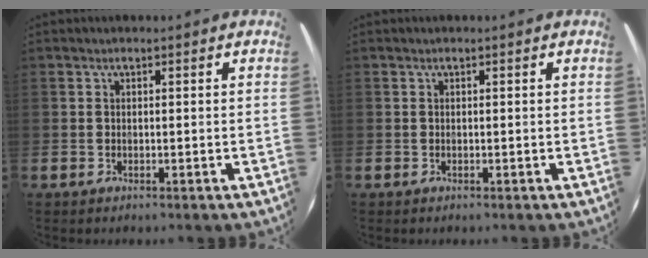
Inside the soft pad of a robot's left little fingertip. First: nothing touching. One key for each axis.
{"total": 0.0}